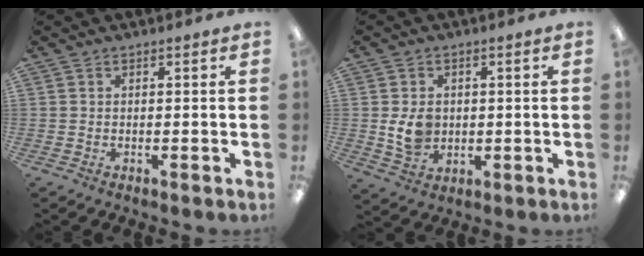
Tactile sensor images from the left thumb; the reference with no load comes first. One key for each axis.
{"total": 6.8, "fx": 0.3, "fy": 5.4, "fz": 4.2, "tx": -0.068, "ty": -0.001, "tz": 0.005}